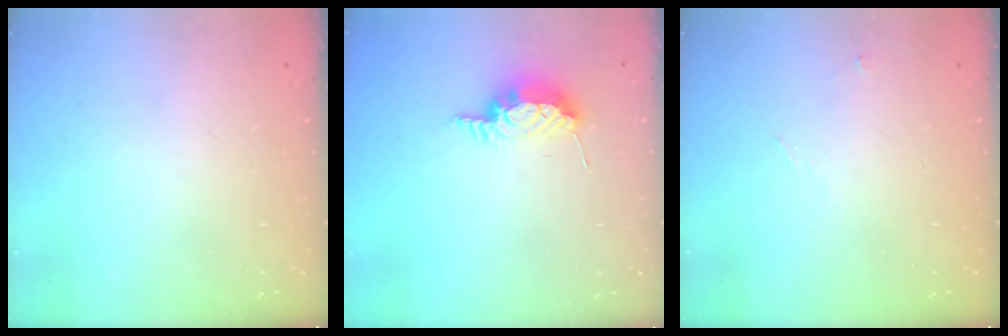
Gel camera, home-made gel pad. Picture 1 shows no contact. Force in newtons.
{"total": 8.8, "press": 8.5, "slide": 2.1}
{"total": 3.8, "press": 3.1, "slide": 2.2}